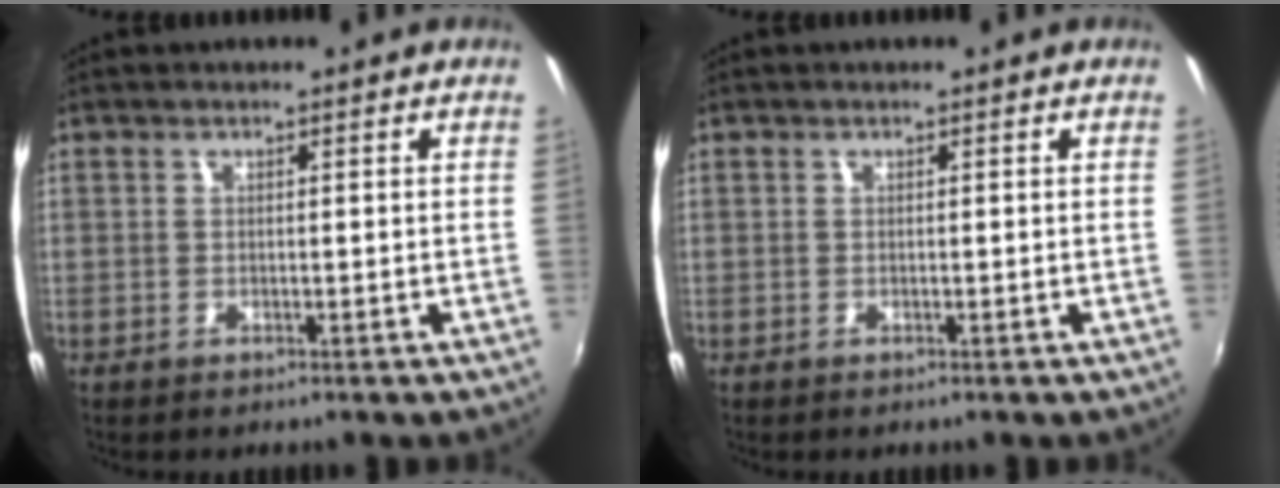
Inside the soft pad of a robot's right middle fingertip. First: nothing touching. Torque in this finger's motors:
{"motor_torque": [0.24, -0.17, 0.06, 0.02]}